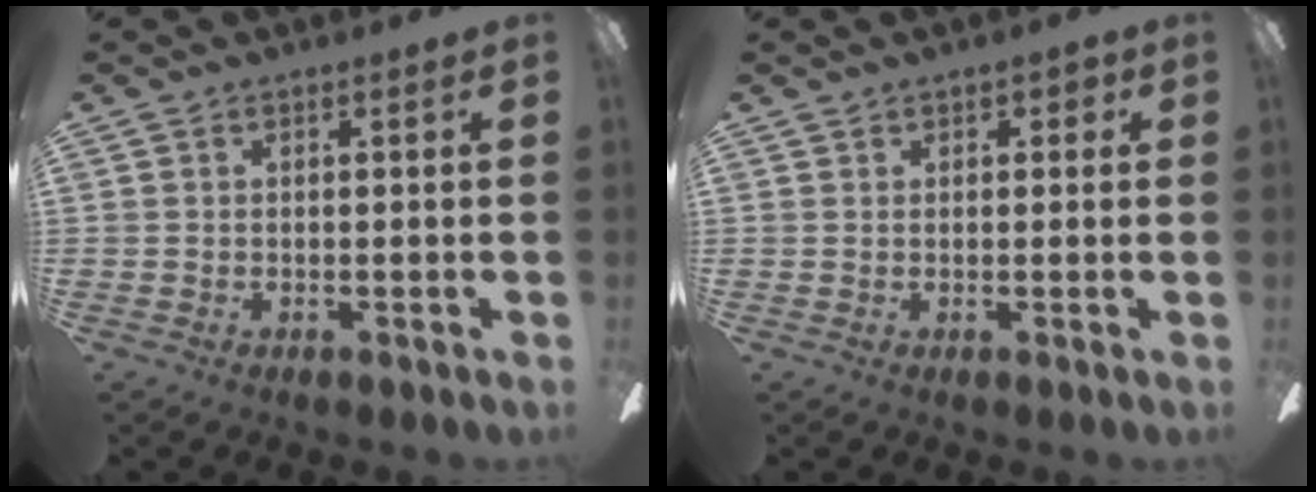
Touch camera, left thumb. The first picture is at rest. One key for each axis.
{"total": 1.6, "fx": 1.1, "fy": 1.0, "fz": 0.5, "tx": -0.001, "ty": 0.001, "tz": 0.018}